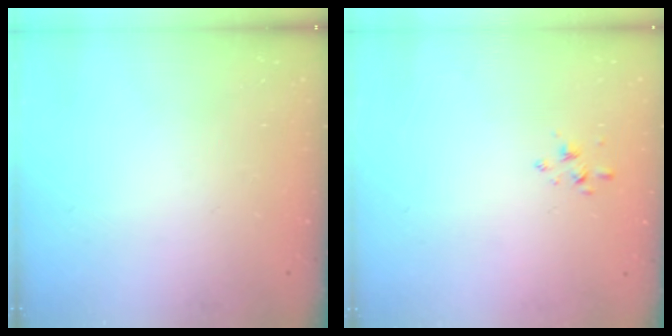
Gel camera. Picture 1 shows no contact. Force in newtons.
{"total": 2.0, "press": 1.9, "slide": 0.7}